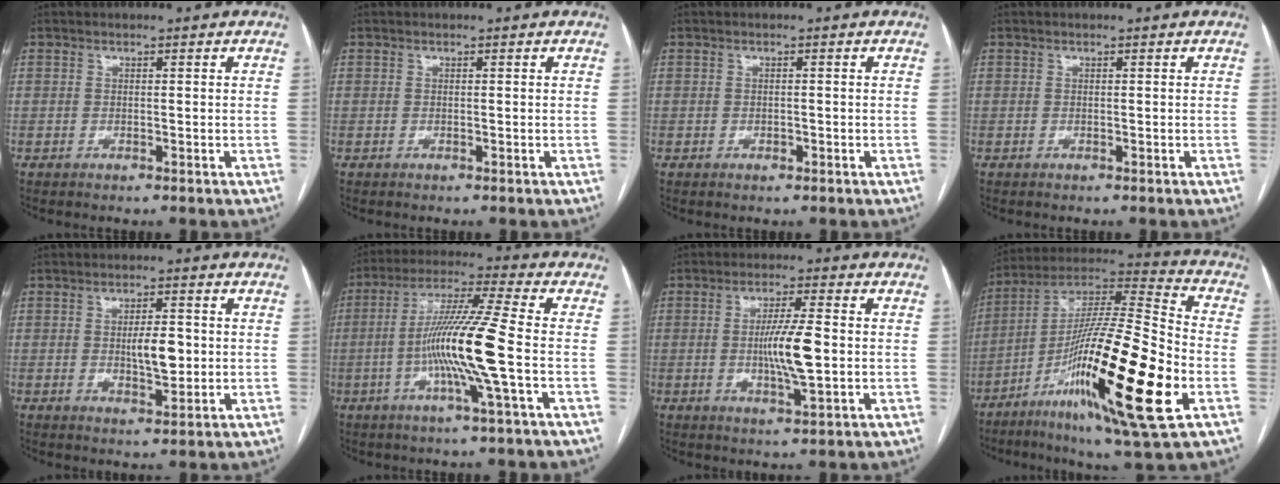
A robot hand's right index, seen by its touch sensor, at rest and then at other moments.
{"total": 0.0}
{"total": 0.5, "force": [-0.3, 0.3, 0.3], "torque": [-0.005, 0.000, -0.004]}
{"total": 0.0}
{"total": 4.9, "force": [0.0, 1.5, 4.7], "torque": [-0.075, -0.002, 0.004]}
{"total": 12.8, "force": [-2.6, -1.6, 12.4], "torque": [-0.233, -0.004, -0.058]}
{"total": 7.3, "force": [-0.5, 0.3, 7.2], "torque": [-0.137, -0.006, -0.010]}
{"total": 25.4, "force": [-8.3, 1.5, 23.9], "torque": [-0.415, -0.033, -0.146]}